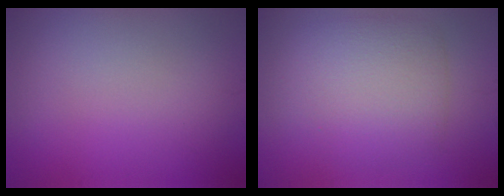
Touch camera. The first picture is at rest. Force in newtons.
{"total": 5.3, "press": 5.3, "slide": 0.3}